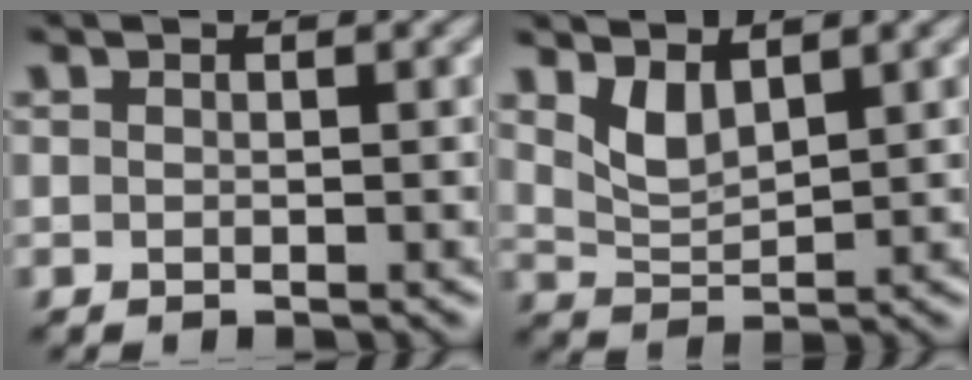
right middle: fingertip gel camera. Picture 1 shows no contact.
{"total": 2.3, "force": [1.5, 0.9, 1.5], "torque": [-0.041, -0.011, 0.038]}